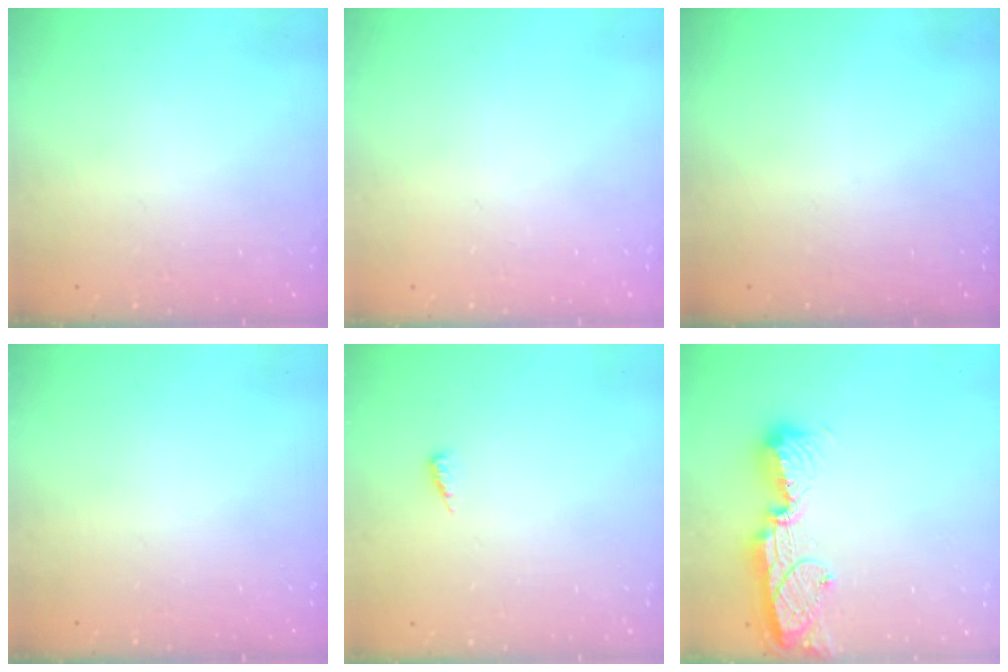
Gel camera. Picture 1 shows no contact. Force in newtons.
{"total": 0.0}
{"total": 0.0}
{"total": 0.0}
{"total": 4.2, "press": 4.2, "slide": 0.6}
{"total": 11.5, "press": 11.5, "slide": 0.7}